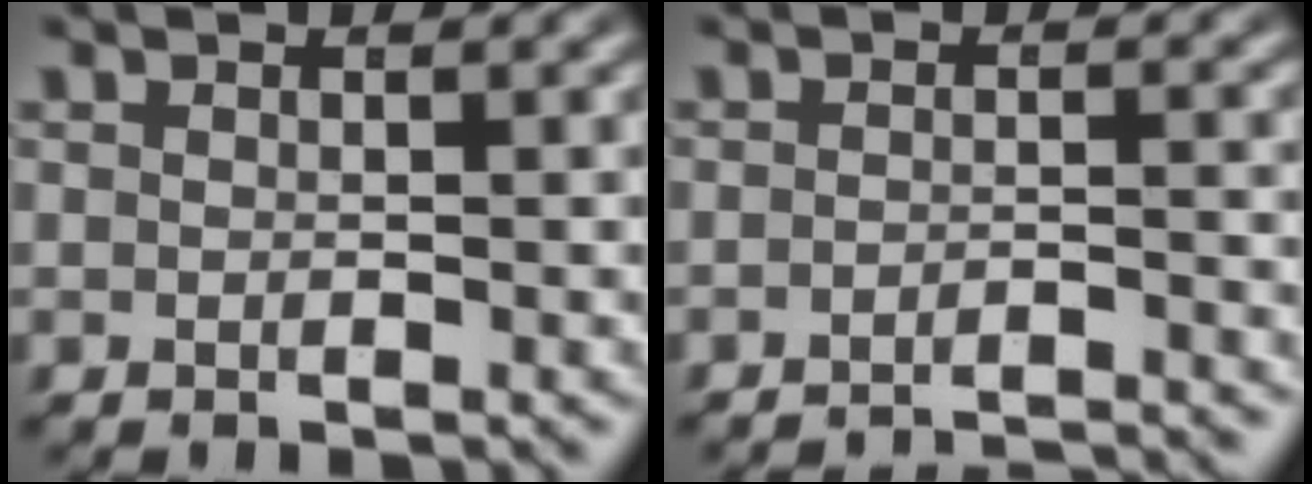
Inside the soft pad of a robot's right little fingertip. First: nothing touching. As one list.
[{"total": 7.6, "force": [-7.5, 0.6, 0.7], "torque": [0.011, -0.020, -0.115]}]